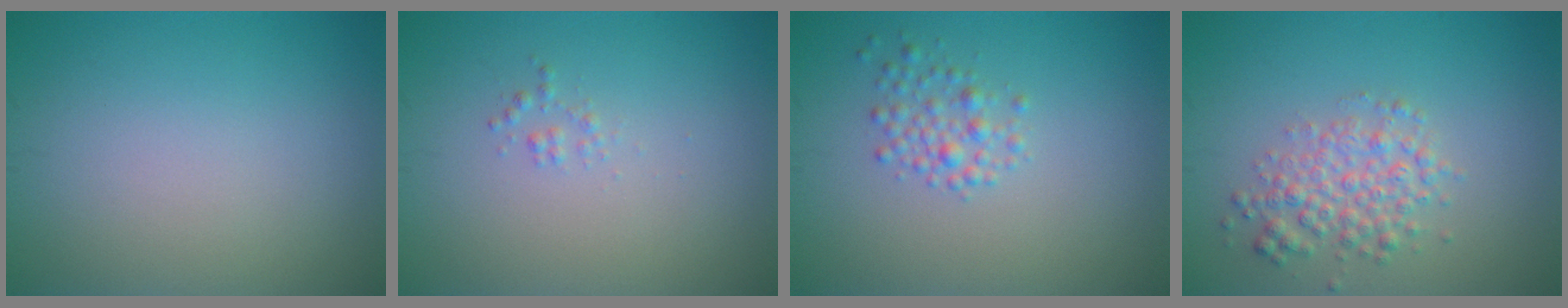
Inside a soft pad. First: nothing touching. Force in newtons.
{"total": 0.7, "press": 0.7, "slide": 0.0}
{"total": 1.9, "press": 1.9, "slide": 0.1}
{"total": 3.3, "press": 3.3, "slide": 0.1}